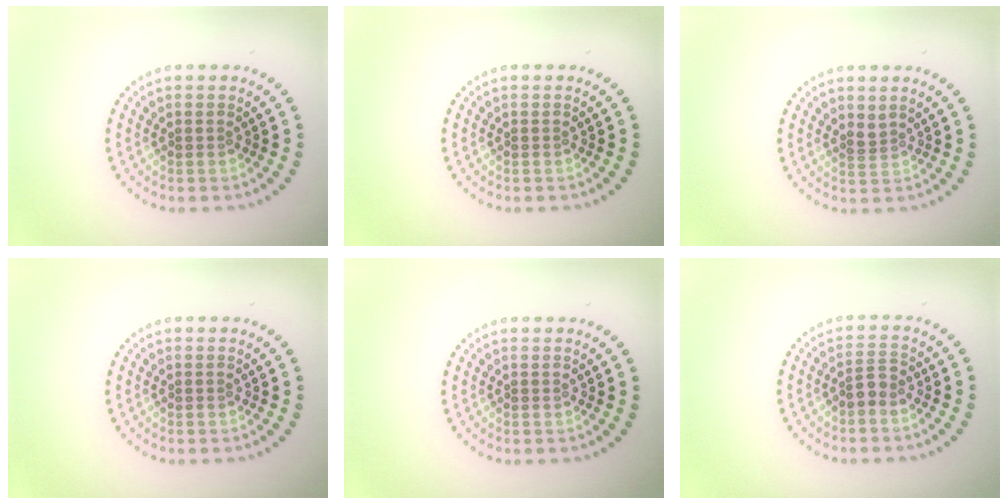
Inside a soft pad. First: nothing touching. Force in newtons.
{"total": 0.0}
{"total": 0.8, "press": 0.5, "slide": 0.6}
{"total": 0.0}
{"total": 0.0}
{"total": 1.7, "press": 1.4, "slide": 0.9}